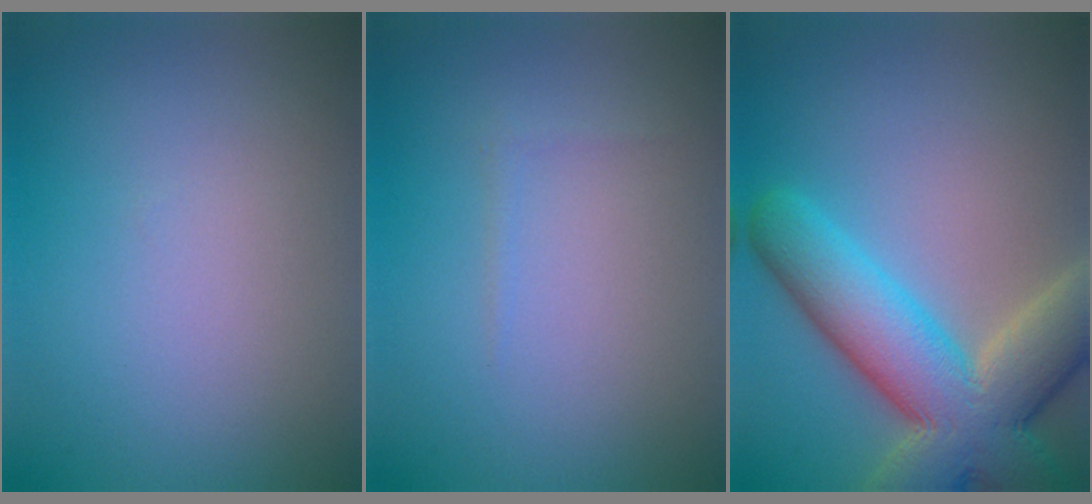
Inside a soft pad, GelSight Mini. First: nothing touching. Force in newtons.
{"total": 0.5, "press": 0.5, "slide": 0.1}
{"total": 10.8, "press": 10.7, "slide": 0.8}